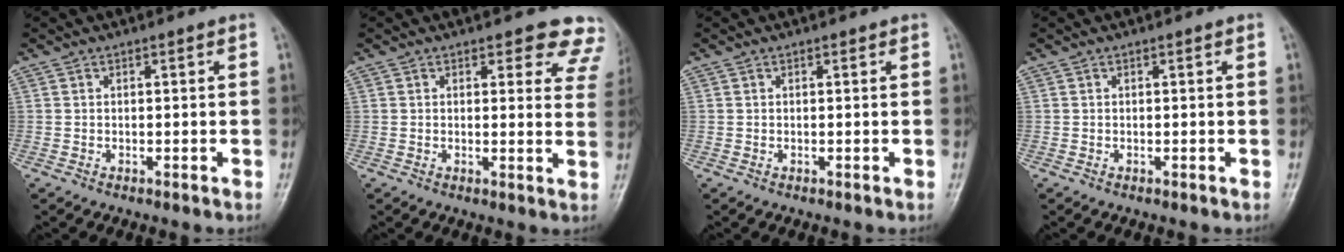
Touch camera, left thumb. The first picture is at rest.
{"total": 9.1, "force": [7.9, 3.8, 2.4], "torque": [0.031, -0.038, 0.056]}
{"total": 0.0}
{"total": 0.0}